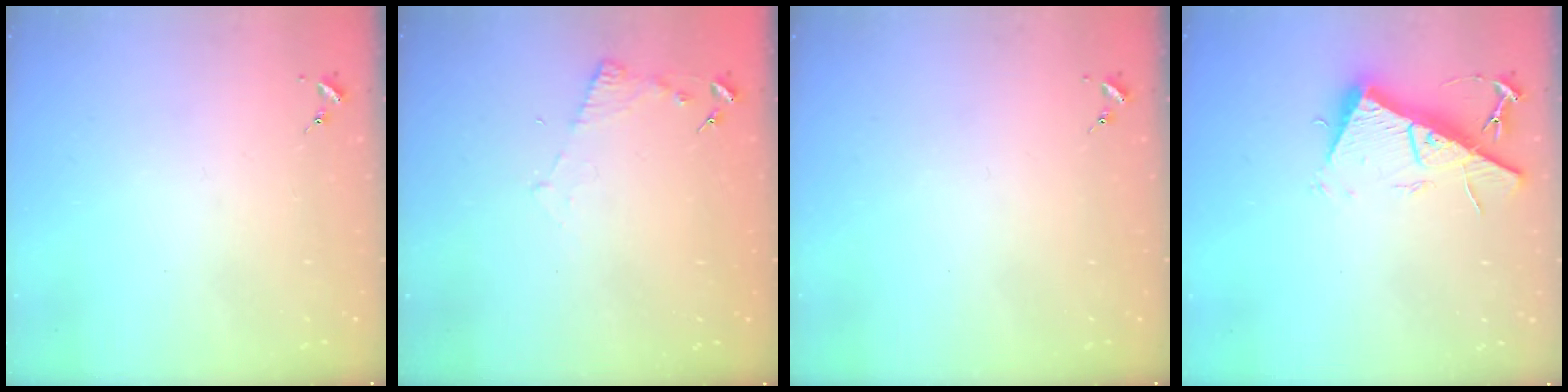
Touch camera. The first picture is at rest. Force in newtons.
{"total": 4.6, "press": 4.6, "slide": 0.5}
{"total": 0.0}
{"total": 14.6, "press": 14.6, "slide": 0.4}